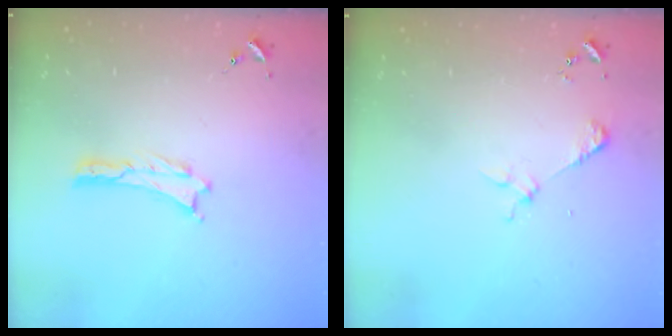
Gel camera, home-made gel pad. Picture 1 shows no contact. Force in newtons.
{"total": 2.2, "press": 2.2, "slide": 0.2}